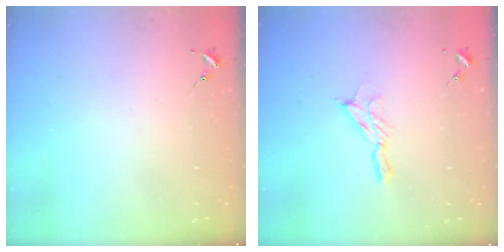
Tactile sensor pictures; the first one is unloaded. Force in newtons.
{"total": 8.1, "press": 8.0, "slide": 0.6}